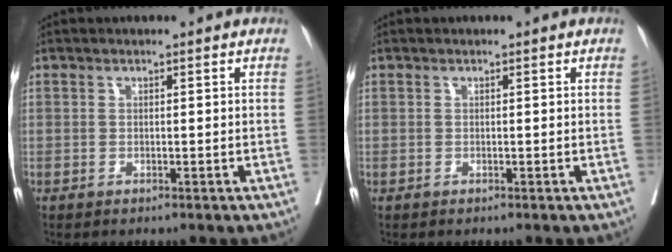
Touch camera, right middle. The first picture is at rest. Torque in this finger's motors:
{"motor_torque": [-0.28, -0.44, -0.01, 0.00]}